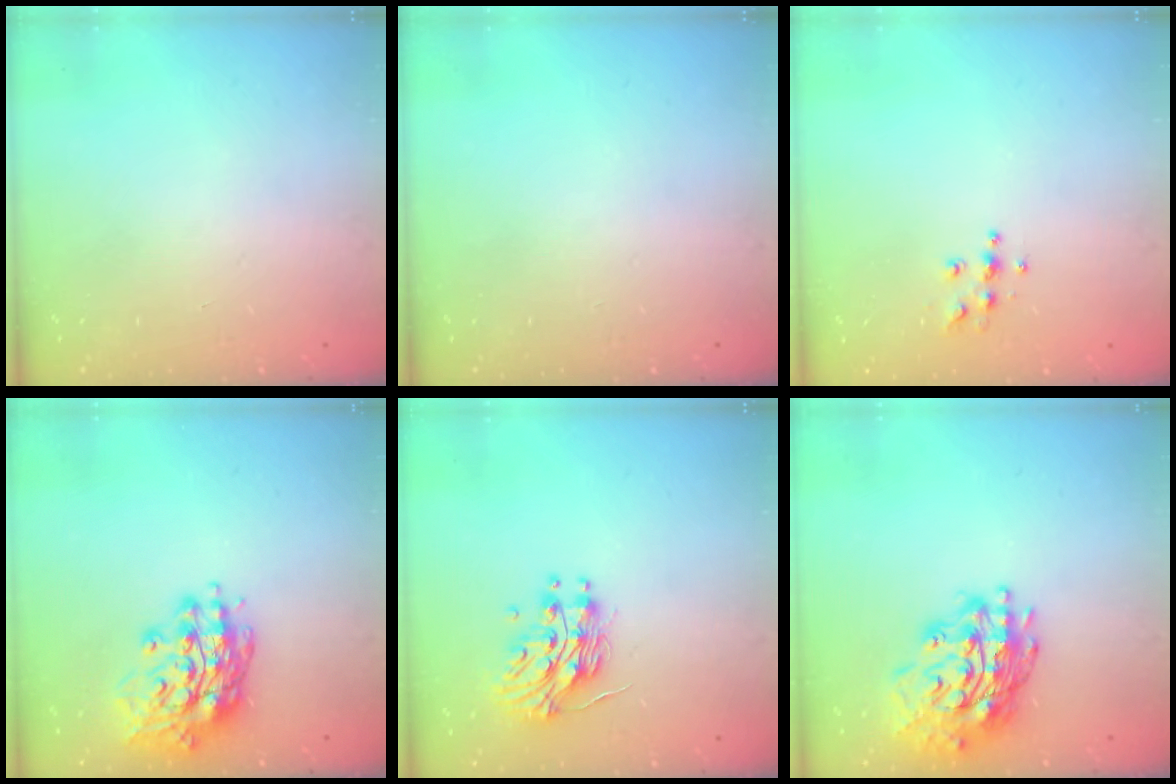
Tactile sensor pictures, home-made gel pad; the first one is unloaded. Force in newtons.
{"total": 0.0}
{"total": 6.9, "press": 6.9, "slide": 0.4}
{"total": 15.6, "press": 15.3, "slide": 3.5}
{"total": 14.0, "press": 13.9, "slide": 0.8}
{"total": 20.0, "press": 19.9, "slide": 2.0}